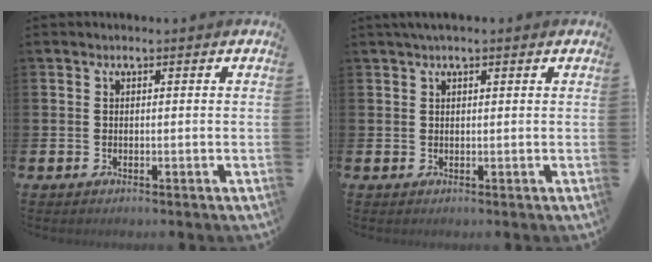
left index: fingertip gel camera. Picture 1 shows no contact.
{"total": 1.6, "force": [1.2, 0.4, 1.0], "torque": [-0.005, 0.000, 0.017]}